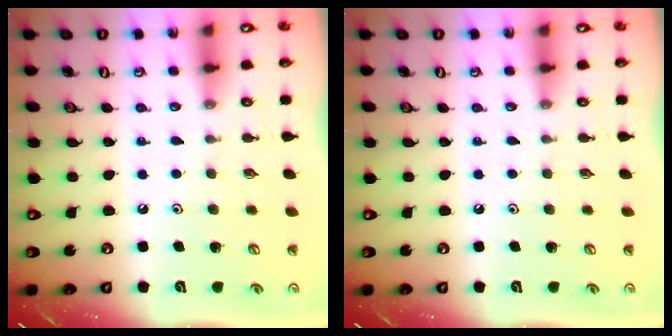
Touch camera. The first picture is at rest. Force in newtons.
{"total": 0.0}